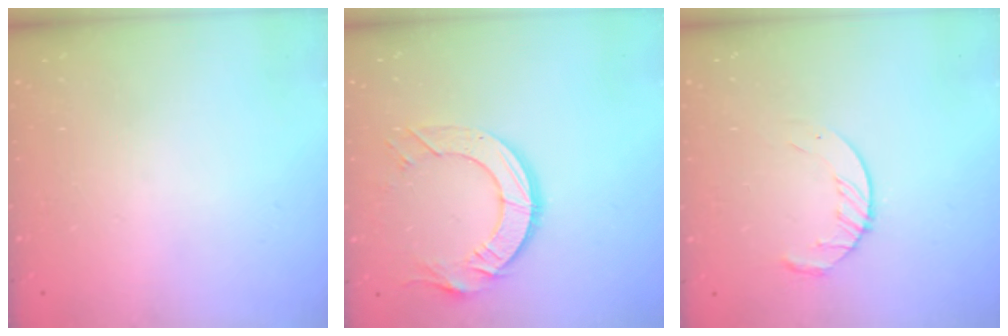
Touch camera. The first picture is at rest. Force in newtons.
{"total": 11.6, "press": 11.5, "slide": 1.1}
{"total": 4.6, "press": 4.6, "slide": 0.5}